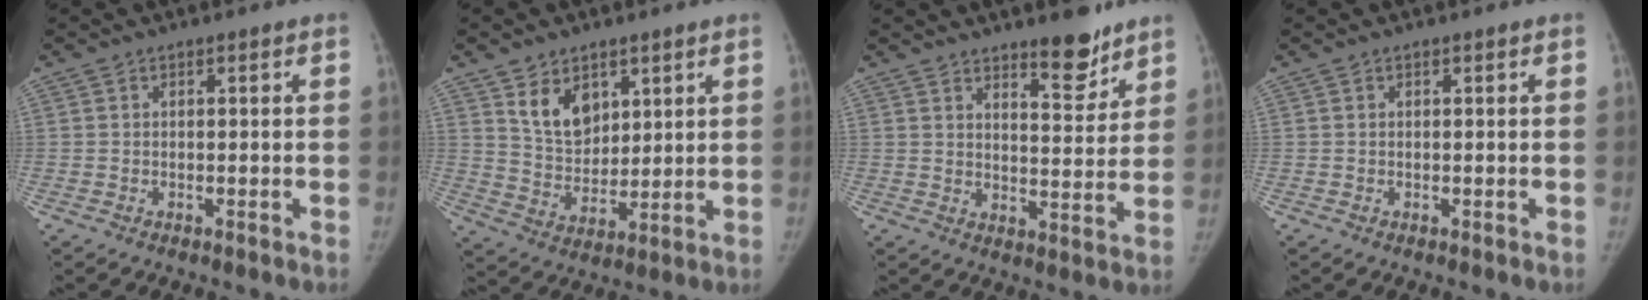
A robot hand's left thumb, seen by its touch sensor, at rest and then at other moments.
{"total": 9.2, "force": [4.8, 6.2, 4.8], "torque": [-0.053, -0.038, 0.098]}
{"total": 8.6, "force": [6.6, 2.8, 4.8], "torque": [-0.043, -0.053, 0.102]}
{"total": 0.0}